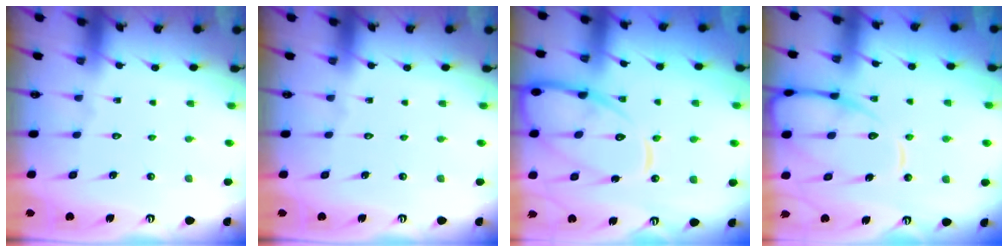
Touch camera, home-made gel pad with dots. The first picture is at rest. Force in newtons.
{"total": 0.0}
{"total": 16.8, "press": 16.7, "slide": 1.7}
{"total": 14.1, "press": 14.0, "slide": 1.5}